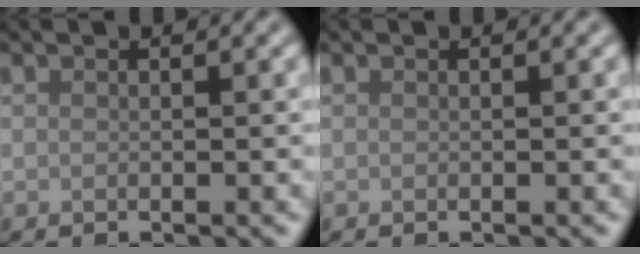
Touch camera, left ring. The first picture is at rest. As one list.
[{"total": 0.0}]